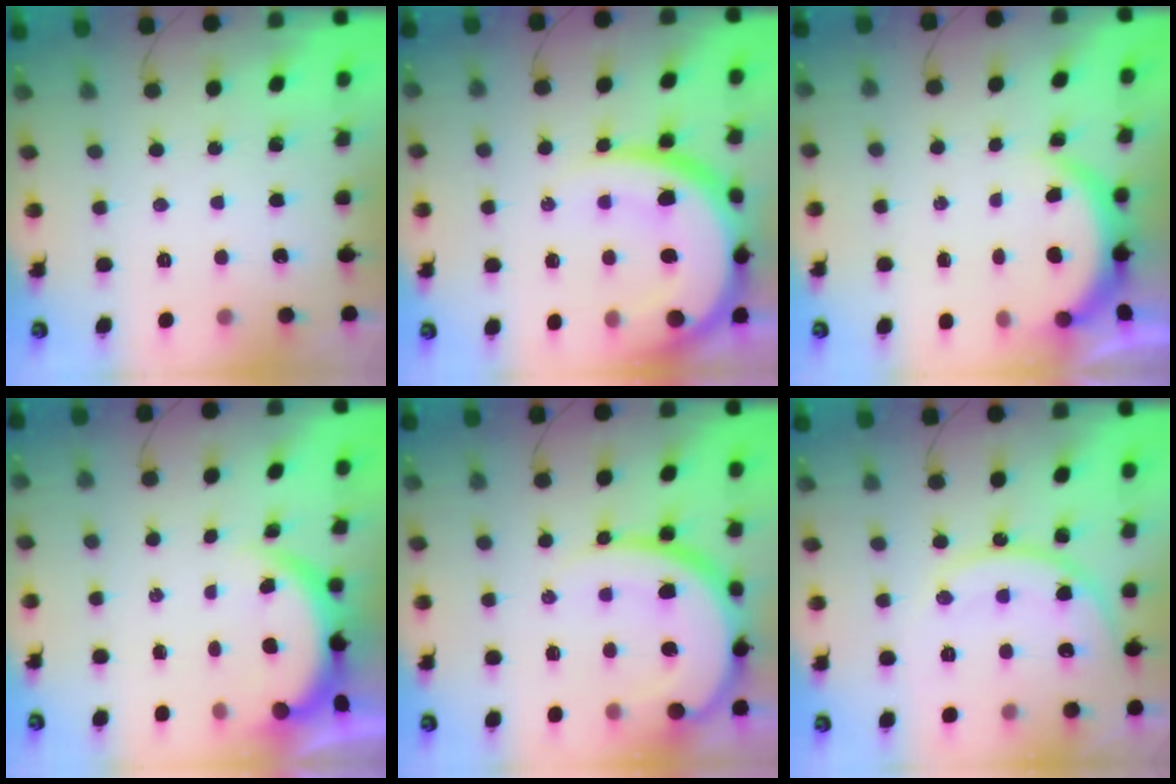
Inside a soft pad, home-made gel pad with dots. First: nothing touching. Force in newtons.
{"total": 20.5, "press": 20.4, "slide": 2.1}
{"total": 3.9, "press": 3.9, "slide": 0.2}
{"total": 3.7, "press": 3.7, "slide": 0.1}
{"total": 15.6, "press": 15.5, "slide": 1.6}
{"total": 14.8, "press": 14.7, "slide": 1.2}